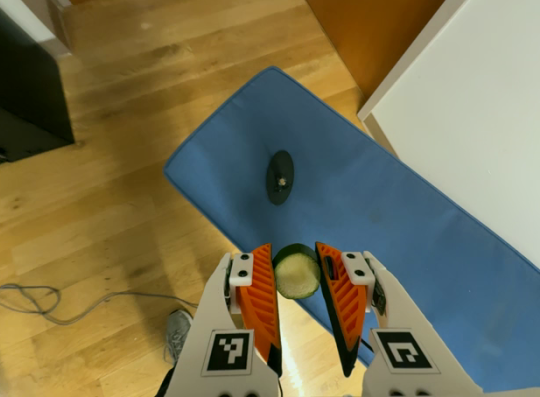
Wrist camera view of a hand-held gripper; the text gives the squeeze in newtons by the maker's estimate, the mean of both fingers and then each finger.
{"total": 9.4, "left": 9.4, "right": 9.4}